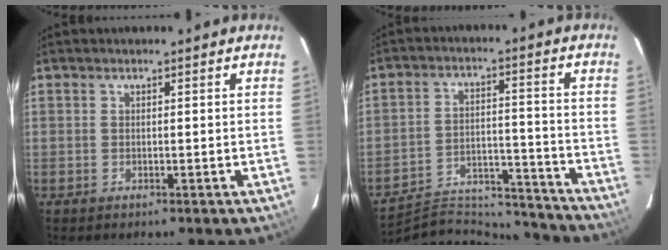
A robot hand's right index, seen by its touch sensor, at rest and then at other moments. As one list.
[{"total": 20.3, "force": [-19.5, 4.8, 3.4], "torque": [-0.070, 0.035, -0.270]}]